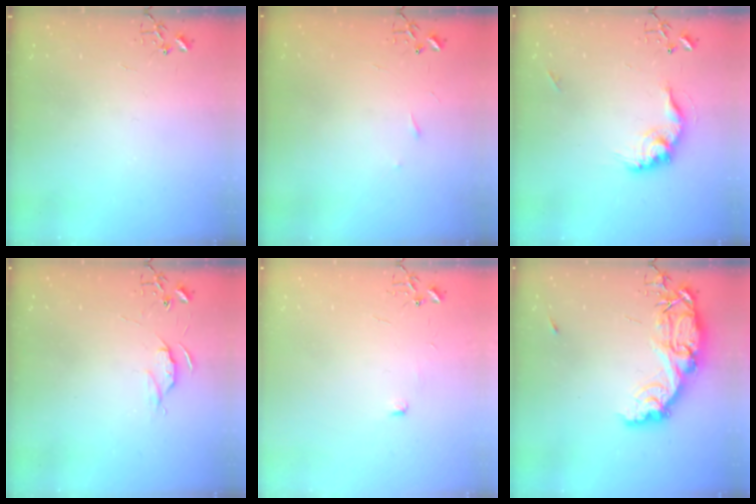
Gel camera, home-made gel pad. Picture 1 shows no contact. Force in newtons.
{"total": 3.3, "press": 3.3, "slide": 0.5}
{"total": 14.3, "press": 14.2, "slide": 1.4}
{"total": 5.7, "press": 5.6, "slide": 0.6}
{"total": 4.4, "press": 4.3, "slide": 0.5}
{"total": 15.2, "press": 15.1, "slide": 1.5}